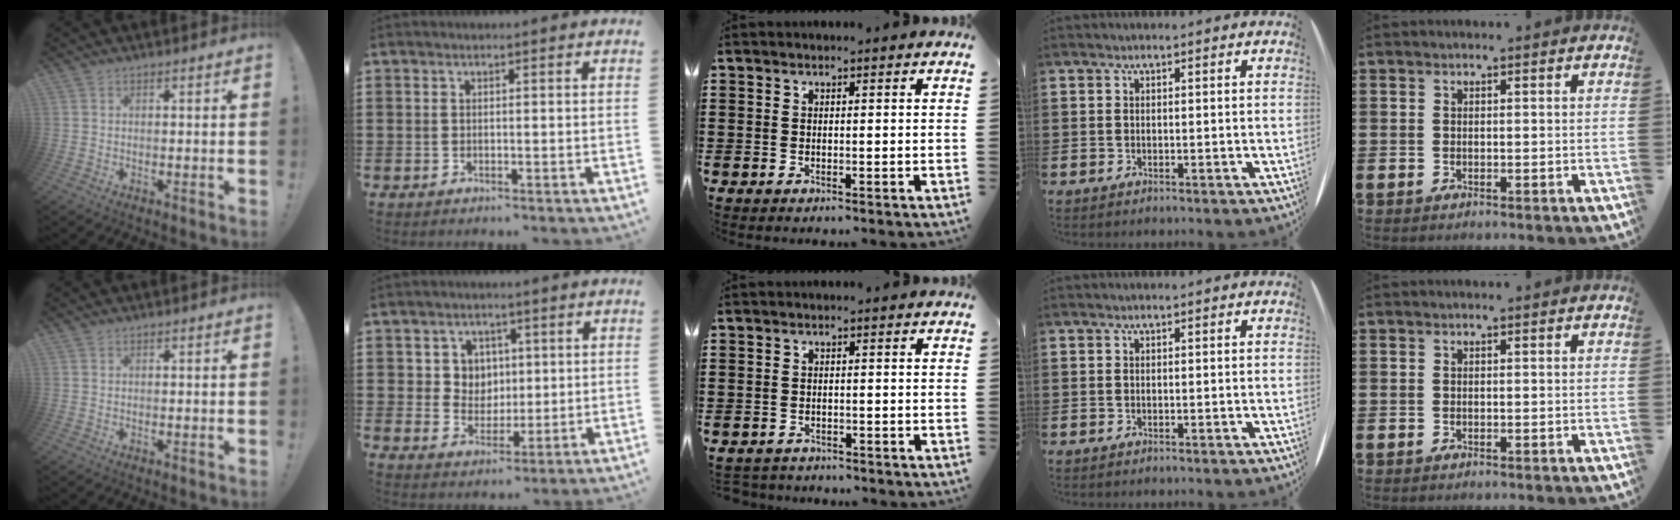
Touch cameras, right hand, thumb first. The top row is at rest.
{"index": {"total": 4.9, "force": [1.6, 4.5, 1.0], "torque": [-0.035, 0.014, 0.027]}, "middle": {"total": 1.3, "force": [-1.3, 0.3, -0.1], "torque": [-0.004, 0.001, -0.029]}}